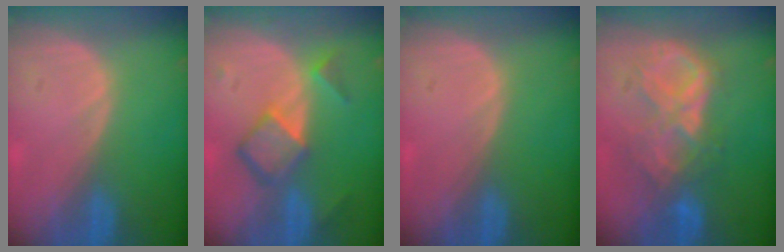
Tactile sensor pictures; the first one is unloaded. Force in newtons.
{"total": 6.9, "press": 5.9, "slide": 3.6}
{"total": 0.0}
{"total": 8.8, "press": 7.6, "slide": 4.3}